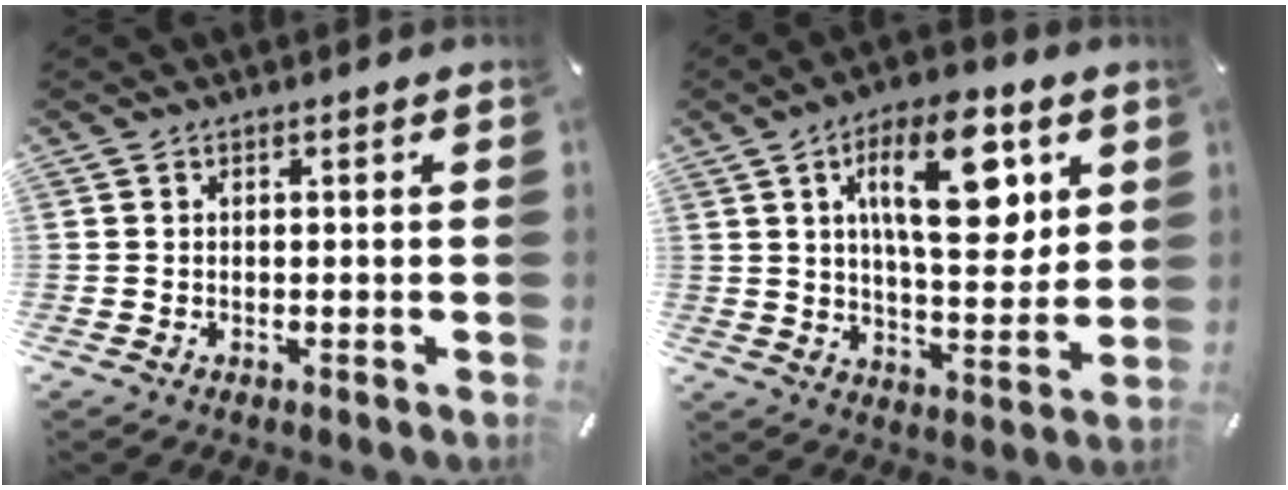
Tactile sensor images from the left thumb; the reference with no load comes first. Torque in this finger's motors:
{"motor_torque": [0.94, 0.99, 1.46, -1.31, 0.46]}